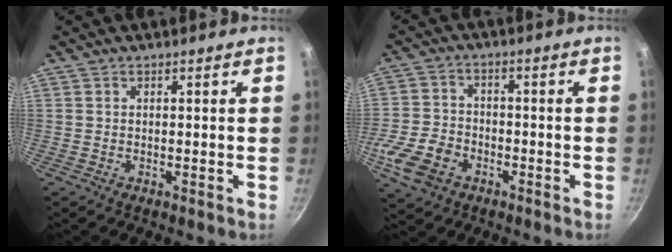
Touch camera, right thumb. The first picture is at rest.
{"total": 9.4, "force": [-4.3, 6.6, 5.1], "torque": [-0.100, 0.016, -0.079]}